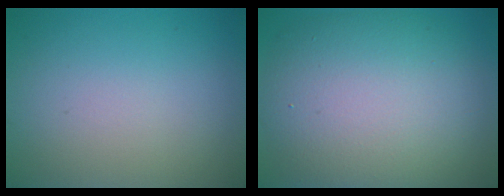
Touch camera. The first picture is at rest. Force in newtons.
{"total": 11.3, "press": 11.3, "slide": 0.5}